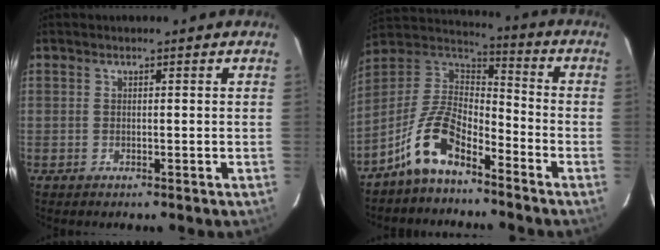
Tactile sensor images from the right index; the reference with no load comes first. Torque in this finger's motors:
{"motor_torque": [1.03, -1.11, 0.48, 0.10]}